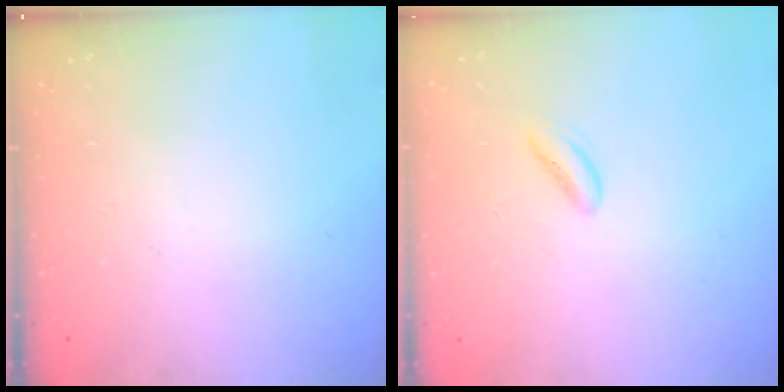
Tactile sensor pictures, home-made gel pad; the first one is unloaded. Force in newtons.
{"total": 2.4, "press": 2.4, "slide": 0.2}